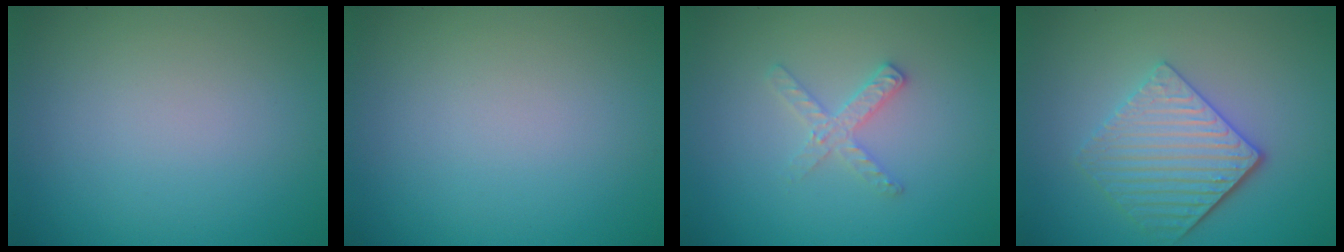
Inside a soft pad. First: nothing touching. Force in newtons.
{"total": 0.0}
{"total": 2.0, "press": 2.0, "slide": 0.2}
{"total": 4.5, "press": 3.7, "slide": 2.5}